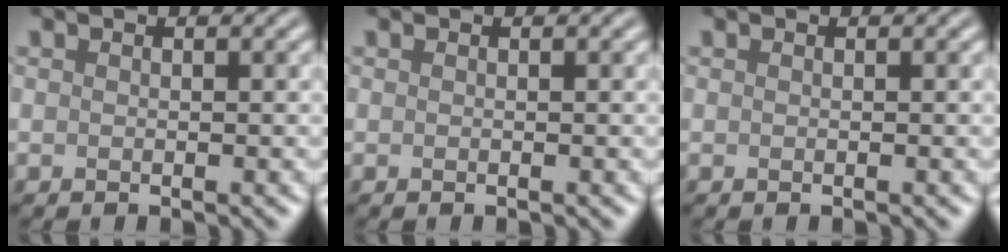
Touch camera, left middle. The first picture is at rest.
{"total": 0.0}
{"total": 0.0}